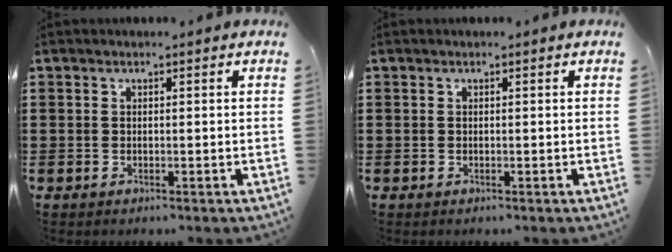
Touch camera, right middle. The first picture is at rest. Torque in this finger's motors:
{"motor_torque": [0.55, 0.48, -0.02, 0.01]}